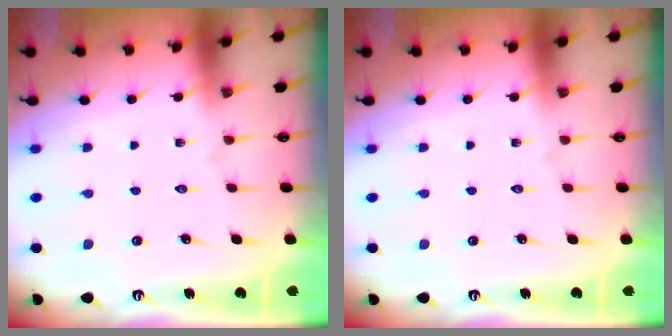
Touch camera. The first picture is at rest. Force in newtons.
{"total": 0.0}